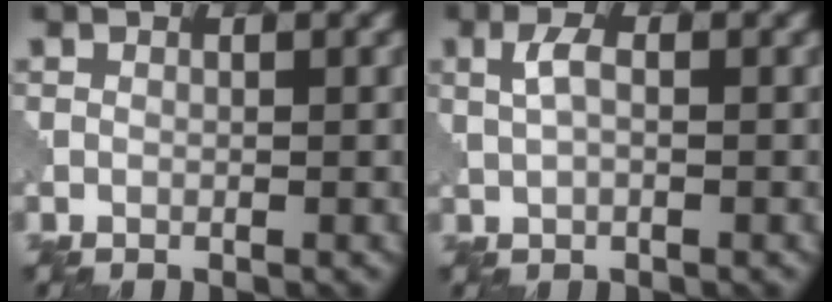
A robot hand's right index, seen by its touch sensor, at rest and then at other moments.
{"total": 2.1, "force": [0.5, 0.9, 1.8], "torque": [-0.041, 0.005, 0.008]}